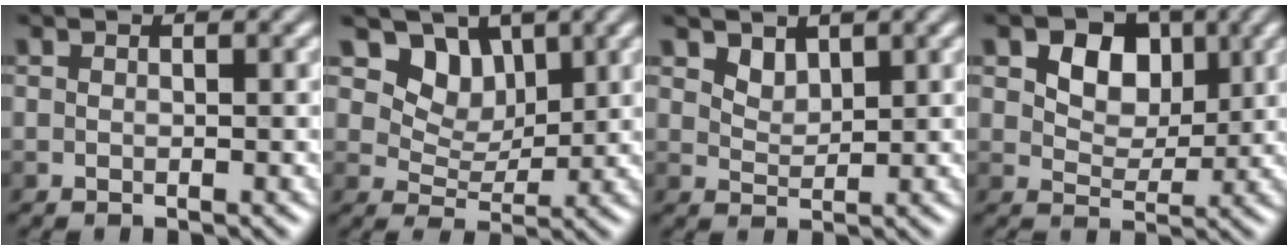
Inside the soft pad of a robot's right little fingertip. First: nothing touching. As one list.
[{"total": 4.6, "force": [2.6, 3.1, 2.2], "torque": [-0.035, -0.023, 0.059]}, {"total": 1.5, "force": [1.1, 0.8, 0.5], "torque": [-0.011, -0.004, 0.026]}, {"total": 5.2, "force": [1.9, 3.7, 3.1], "torque": [-0.050, -0.005, 0.026]}]